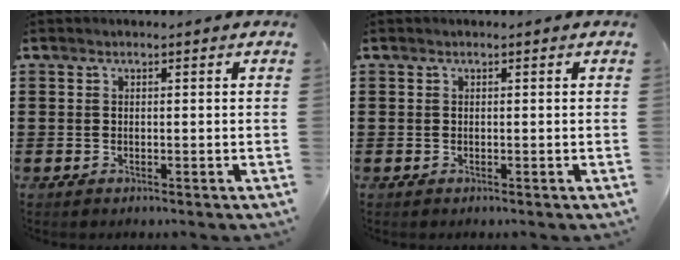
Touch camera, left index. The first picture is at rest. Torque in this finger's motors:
{"motor_torque": [-0.08, -0.07, 0.00, -0.01]}